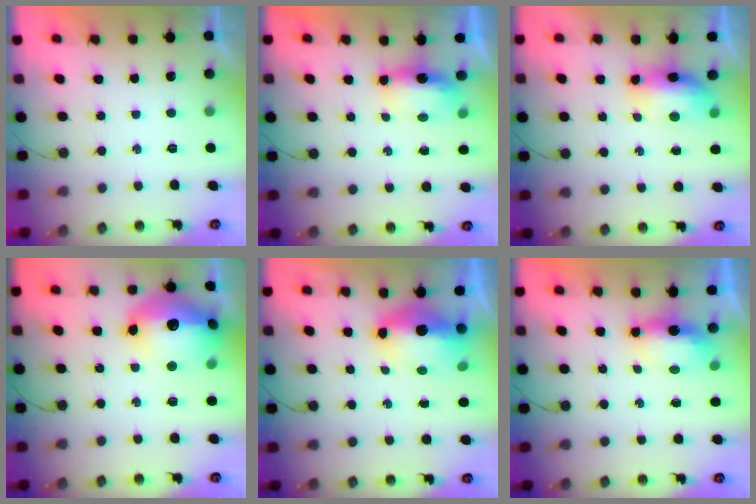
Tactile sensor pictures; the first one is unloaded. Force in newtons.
{"total": 6.3, "press": 6.3, "slide": 0.4}
{"total": 10.0, "press": 9.0, "slide": 4.2}
{"total": 20.8, "press": 20.8, "slide": 1.7}
{"total": 9.5, "press": 9.5, "slide": 1.0}
{"total": 6.2, "press": 6.2, "slide": 0.4}